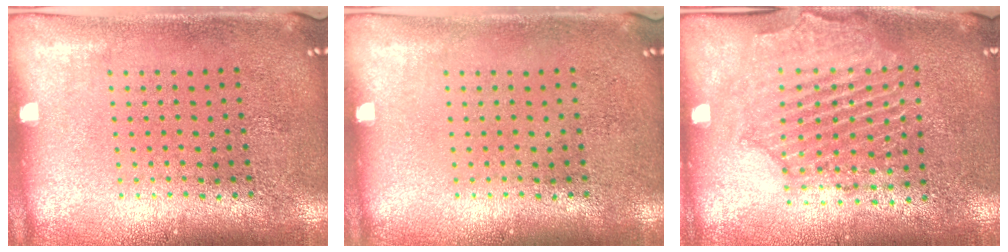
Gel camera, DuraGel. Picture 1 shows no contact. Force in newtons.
{"total": 0.0}
{"total": 2.0, "press": 1.9, "slide": 0.5}